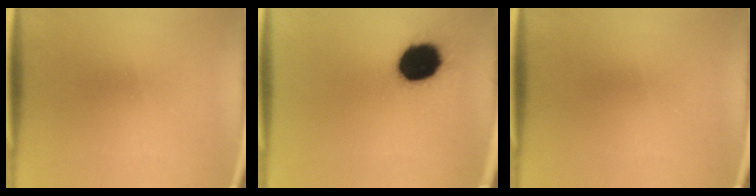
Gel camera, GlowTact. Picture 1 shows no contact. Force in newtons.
{"total": 17.4}
{"total": 0.0}